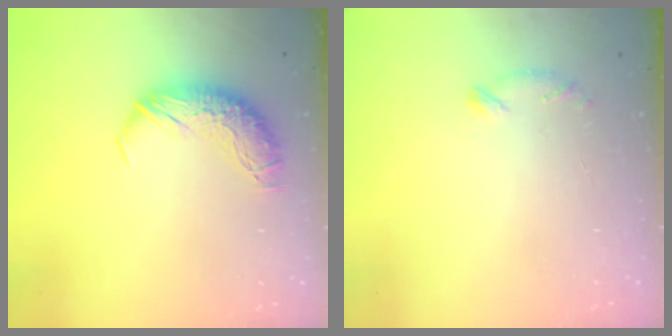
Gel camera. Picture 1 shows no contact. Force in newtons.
{"total": 6.4, "press": 6.4, "slide": 1.0}